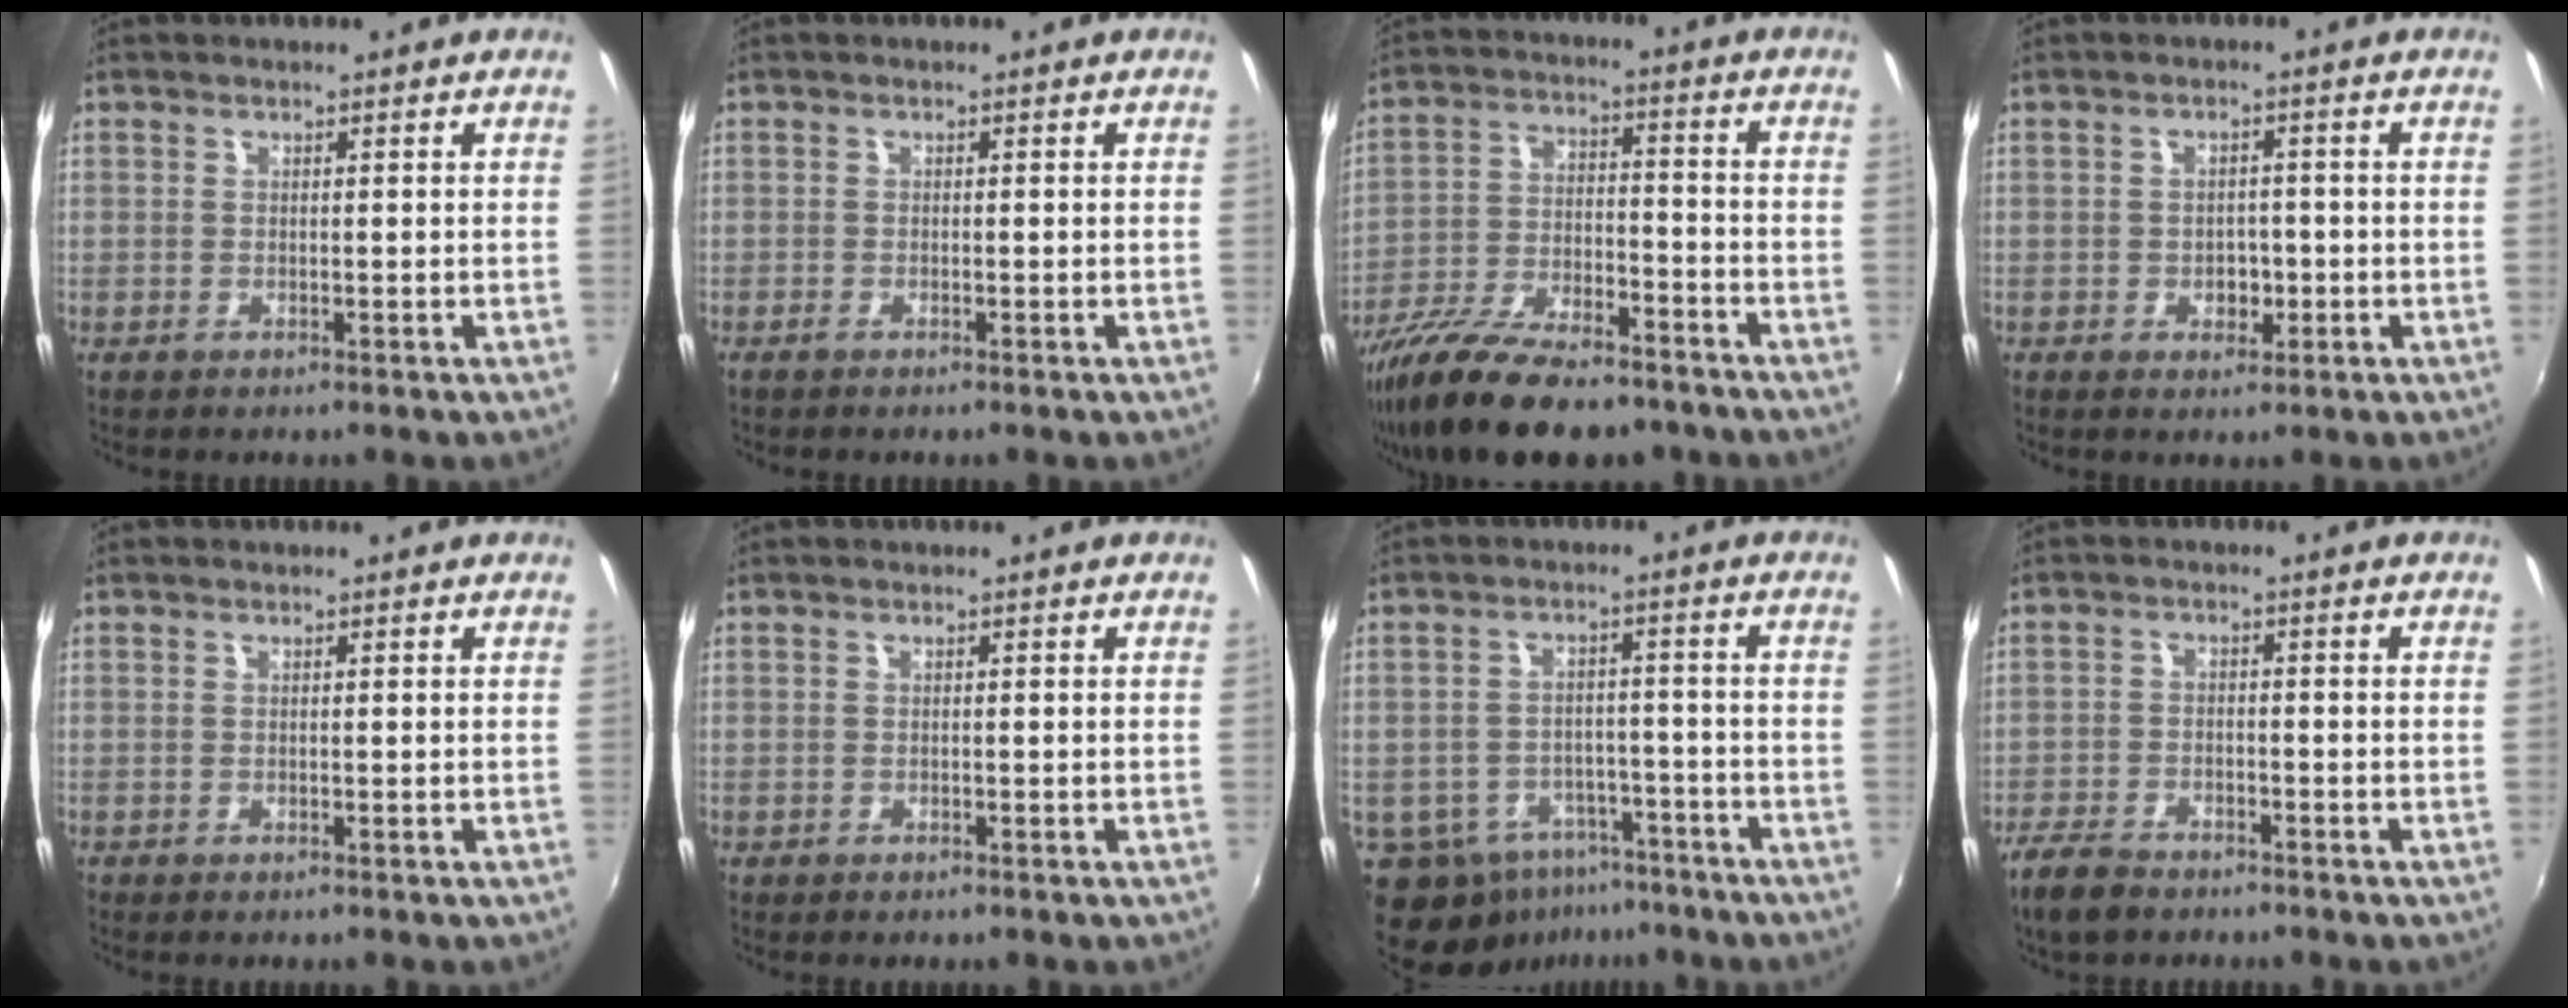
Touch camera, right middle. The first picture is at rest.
{"total": 0.9, "force": [-0.8, 0.1, 0.4], "torque": [-0.009, -0.004, -0.017]}
{"total": 18.6, "force": [-14.1, 6.2, 10.3], "torque": [-0.205, -0.032, -0.236]}
{"total": 3.0, "force": [-0.9, 2.4, 1.6], "torque": [-0.025, 0.002, -0.010]}
{"total": 0.0}
{"total": 0.0}
{"total": 12.3, "force": [-7.5, 8.4, 5.0], "torque": [-0.122, 0.007, -0.091]}
{"total": 6.8, "force": [-5.3, 3.0, 3.0], "torque": [-0.091, -0.013, -0.103]}